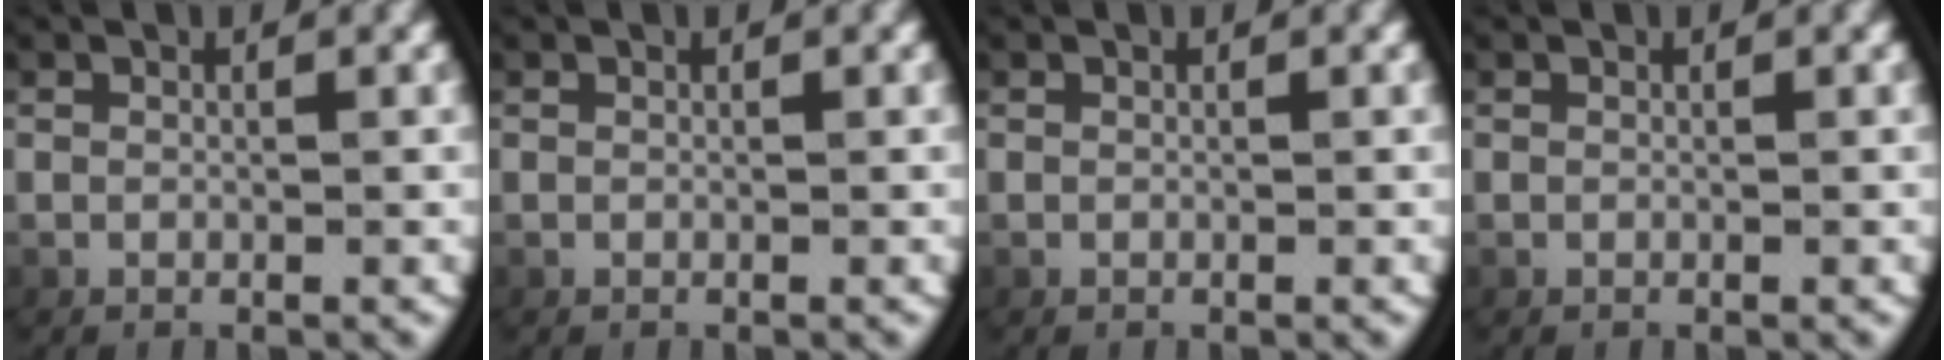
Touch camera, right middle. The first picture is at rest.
{"total": 0.0}
{"total": 0.0}
{"total": 0.0}